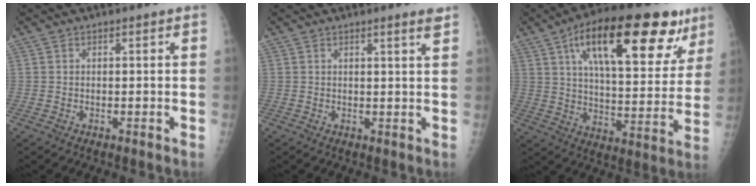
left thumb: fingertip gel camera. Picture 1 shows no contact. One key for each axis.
{"total": 2.4, "fx": 1.8, "fy": -0.3, "fz": 1.6, "tx": -0.020, "ty": -0.011, "tz": 0.025}
{"total": 26.8, "fx": 13.9, "fy": 10.3, "fz": 20.5, "tx": -0.268, "ty": -0.017, "tz": 0.212}